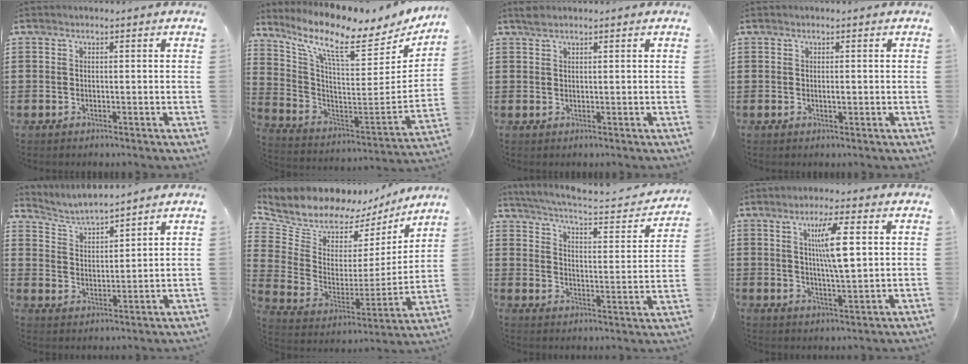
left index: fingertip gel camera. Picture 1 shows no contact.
{"total": 10.1, "force": [7.7, 2.0, 6.2], "torque": [-0.148, -0.066, 0.125]}
{"total": 1.4, "force": [1.1, 0.5, 0.7], "torque": [-0.018, 0.002, 0.021]}
{"total": 1.0, "force": [0.1, 0.3, 0.9], "torque": [-0.018, 0.000, 0.002]}
{"total": 4.0, "force": [4.0, -0.1, 0.6], "torque": [-0.030, -0.021, 0.067]}
{"total": 10.0, "force": [9.1, 3.6, 2.2], "torque": [-0.099, -0.066, 0.163]}
{"total": 4.0, "force": [3.6, -0.1, 1.8], "torque": [-0.058, -0.031, 0.053]}
{"total": 8.2, "force": [2.4, 1.8, 7.6], "torque": [-0.128, -0.002, 0.032]}